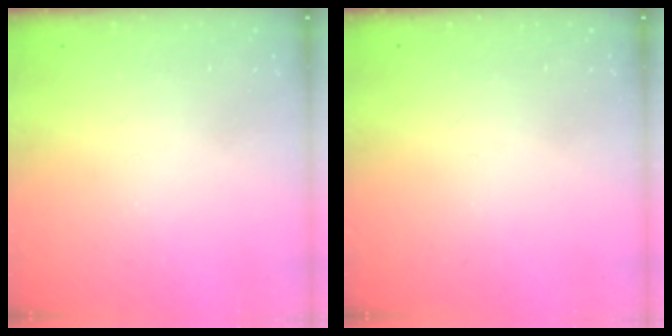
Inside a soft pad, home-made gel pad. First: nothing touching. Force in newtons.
{"total": 0.0}